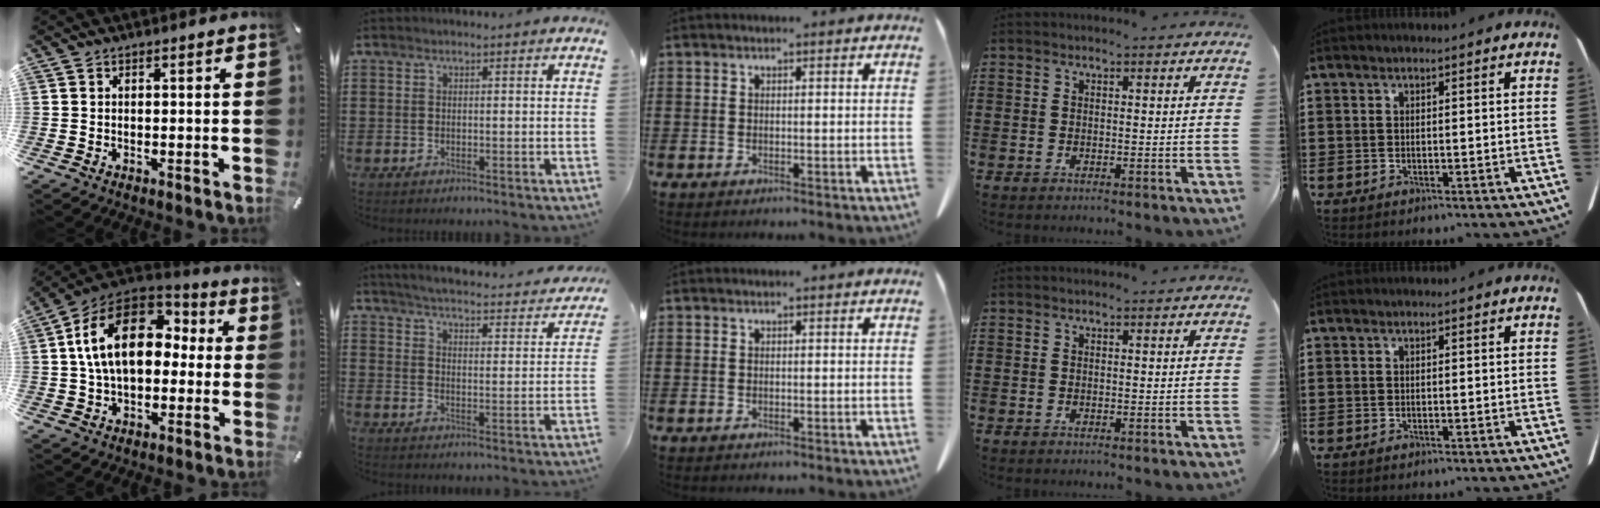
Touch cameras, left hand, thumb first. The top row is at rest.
{"thumb": {"total": 18.6, "force": [3.1, 12.3, 13.6], "torque": [-0.265, 0.010, 0.052]}, "index": {"total": 4.0, "force": [3.9, -0.3, 0.9], "torque": [-0.040, -0.036, 0.060]}}